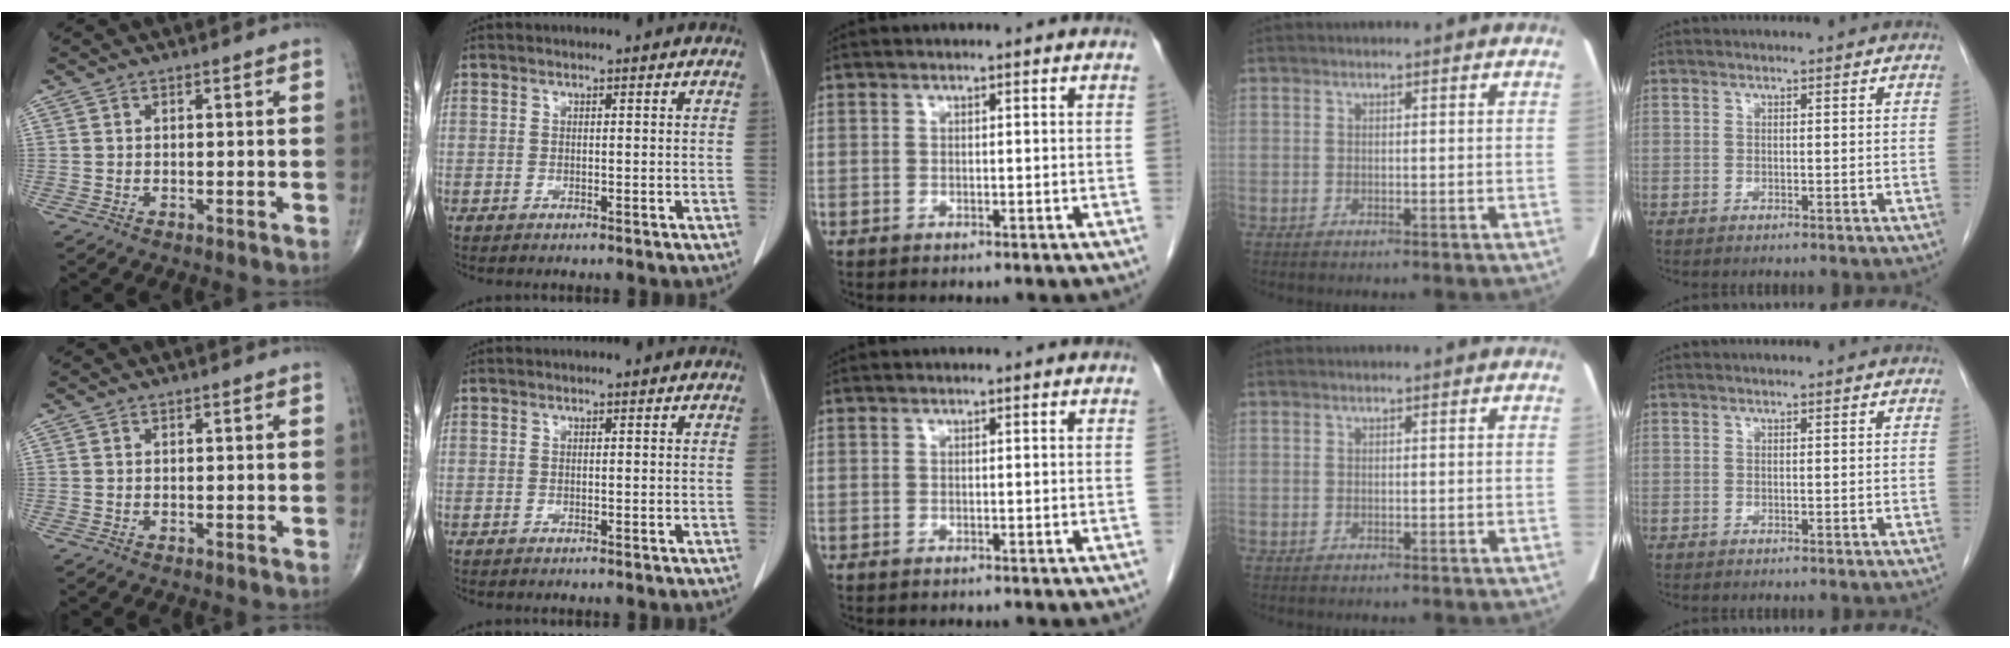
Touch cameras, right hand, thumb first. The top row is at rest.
{}